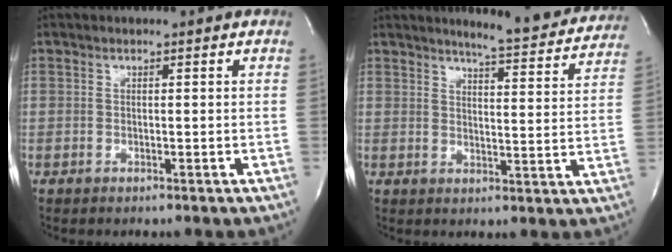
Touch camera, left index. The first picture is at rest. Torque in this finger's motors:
{"motor_torque": [0.03, -0.19, 0.14, 0.04]}